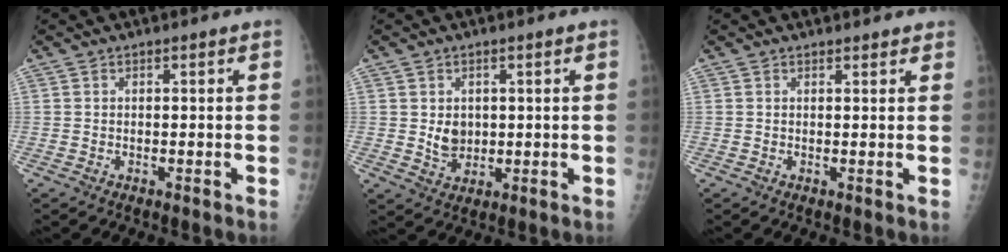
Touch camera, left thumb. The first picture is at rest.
{"total": 3.9, "force": [0.7, 3.1, 2.3], "torque": [-0.025, -0.009, 0.021]}
{"total": 1.9, "force": [1.8, 0.5, 0.4], "torque": [0.001, -0.007, 0.017]}